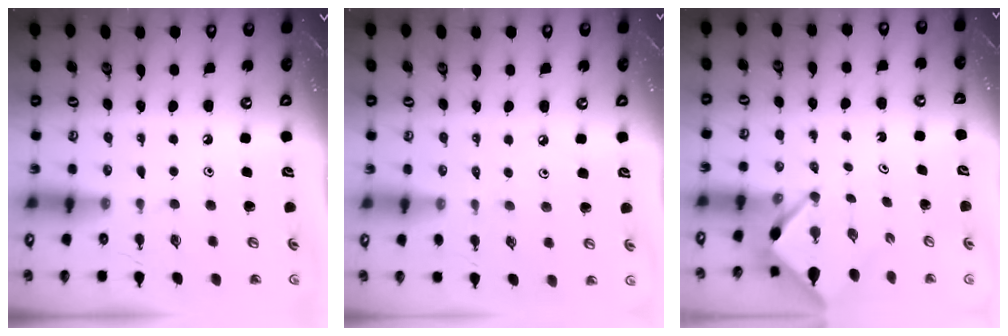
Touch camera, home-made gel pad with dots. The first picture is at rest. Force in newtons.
{"total": 1.9, "press": 1.9, "slide": 0.4}
{"total": 2.8, "press": 2.8, "slide": 0.2}